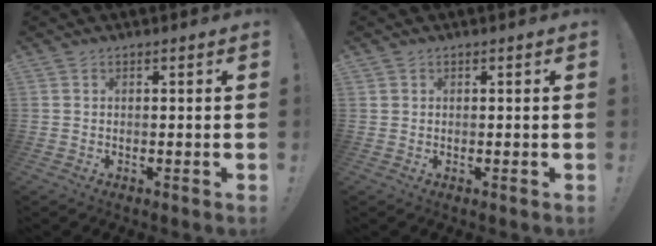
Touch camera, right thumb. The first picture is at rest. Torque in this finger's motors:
{"motor_torque": [-0.30, 0.25, 0.37, -0.08, 0.01]}